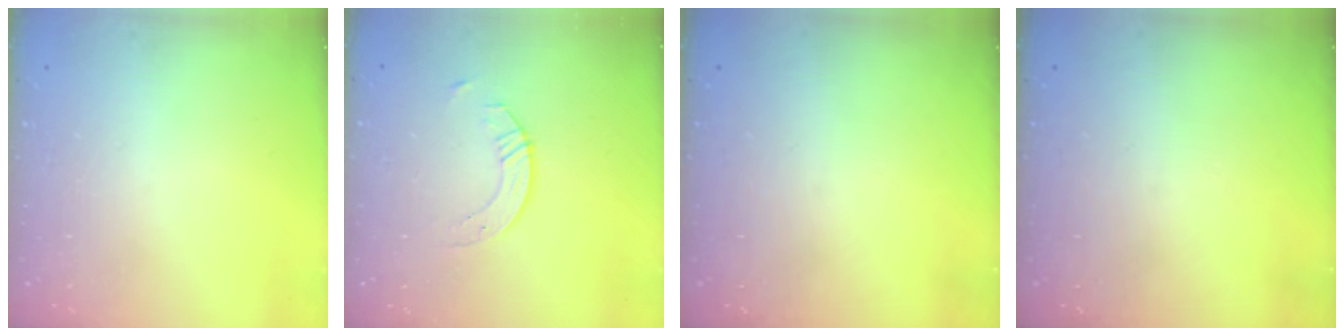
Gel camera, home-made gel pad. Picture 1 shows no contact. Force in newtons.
{"total": 3.5, "press": 3.5, "slide": 0.4}
{"total": 0.0}
{"total": 0.0}